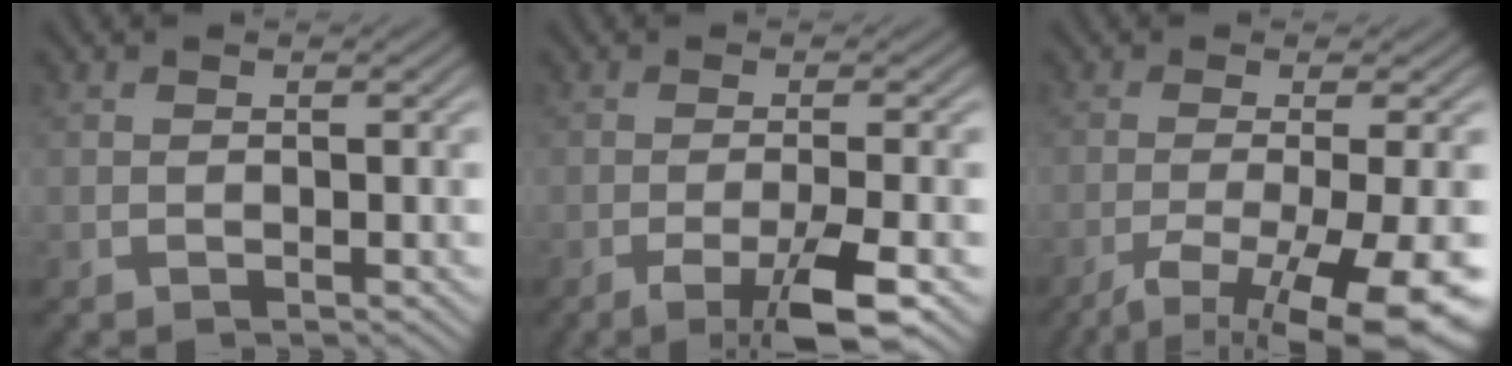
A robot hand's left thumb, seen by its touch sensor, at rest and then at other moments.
{"total": 6.2, "force": [-3.0, 0.9, 5.4], "torque": [-0.084, 0.008, -0.055]}
{"total": 11.8, "force": [-6.2, 2.7, 9.6], "torque": [-0.149, -0.014, -0.090]}